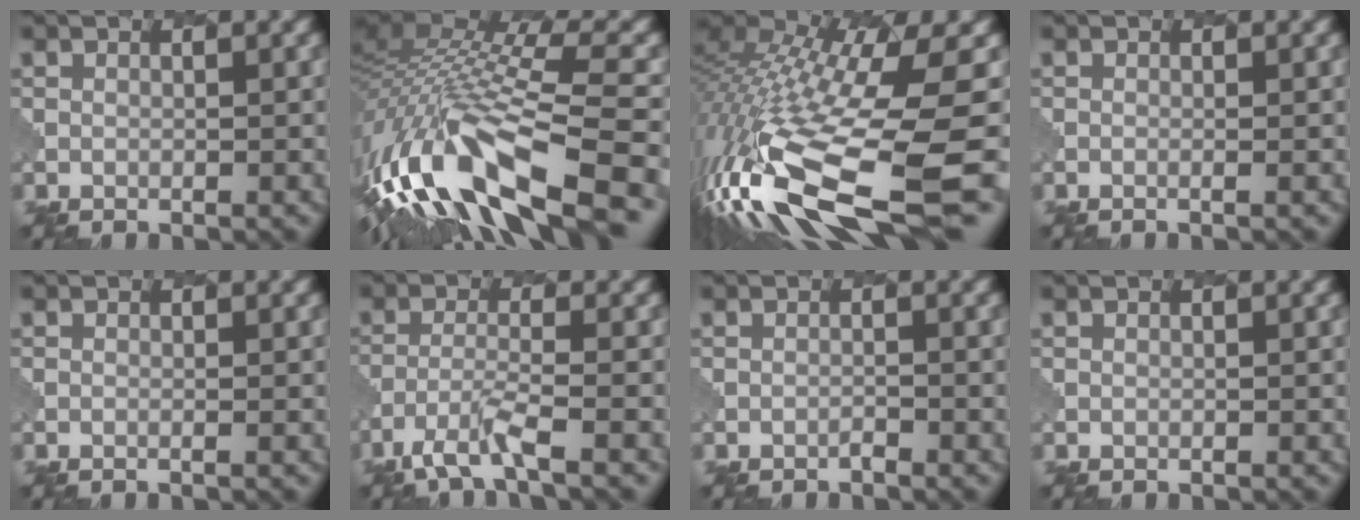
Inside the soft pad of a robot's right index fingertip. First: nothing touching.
{"total": 14.2, "force": [-4.3, 4.3, 12.8], "torque": [-0.267, 0.021, -0.077]}
{"total": 16.5, "force": [-3.9, 5.1, 15.2], "torque": [-0.344, -0.023, -0.051]}
{"total": 0.9, "force": [0.0, 0.4, 0.7], "torque": [0.001, 0.001, -0.011]}
{"total": 0.6, "force": [0.1, 0.3, 0.5], "torque": [0.001, 0.002, -0.007]}
{"total": 3.6, "force": [-2.7, 0.3, 2.4], "torque": [-0.053, -0.003, -0.064]}
{"total": 0.5, "force": [-0.3, -0.2, -0.4], "torque": [0.003, 0.003, -0.012]}
{"total": 0.0}